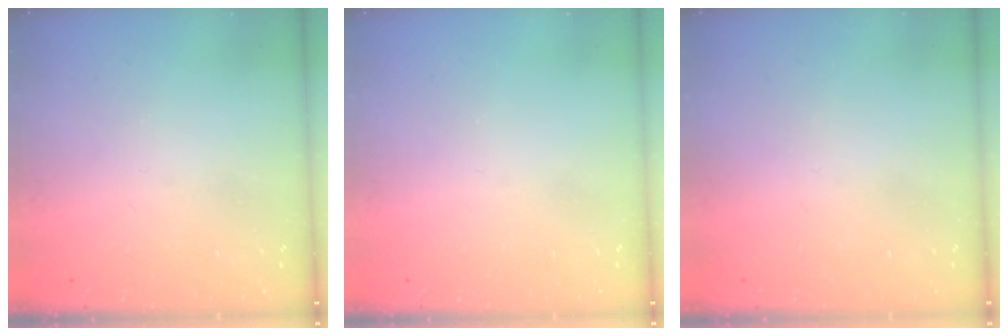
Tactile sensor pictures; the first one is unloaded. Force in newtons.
{"total": 0.0}
{"total": 1.9, "press": 1.9, "slide": 0.1}